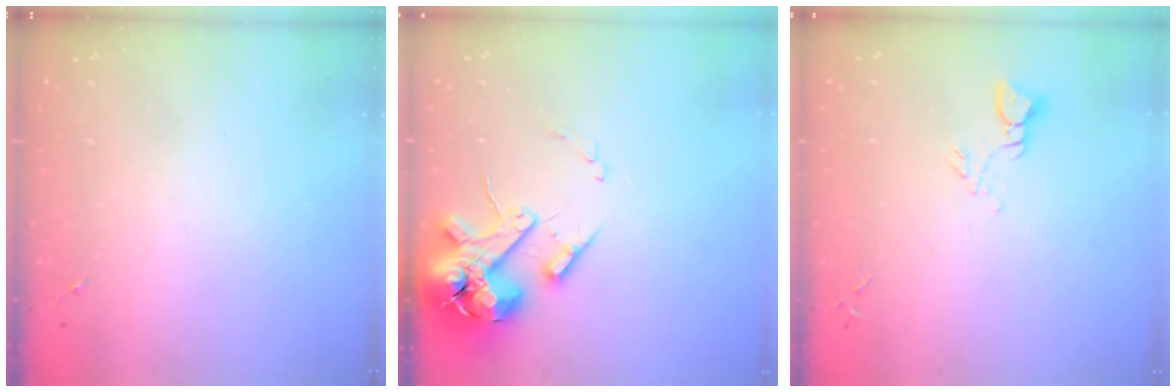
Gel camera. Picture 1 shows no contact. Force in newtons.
{"total": 17.1, "press": 16.8, "slide": 2.7}
{"total": 4.4, "press": 4.4, "slide": 0.3}